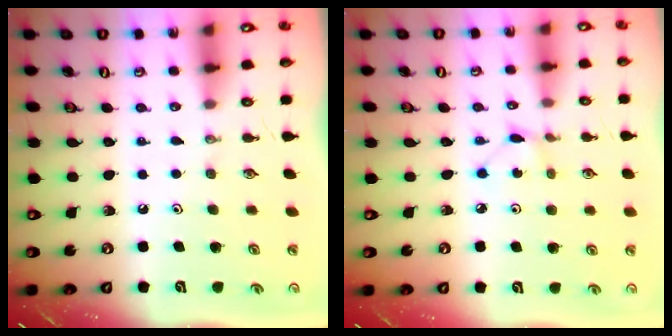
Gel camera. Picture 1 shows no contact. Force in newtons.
{"total": 1.5, "press": 1.5, "slide": 0.2}